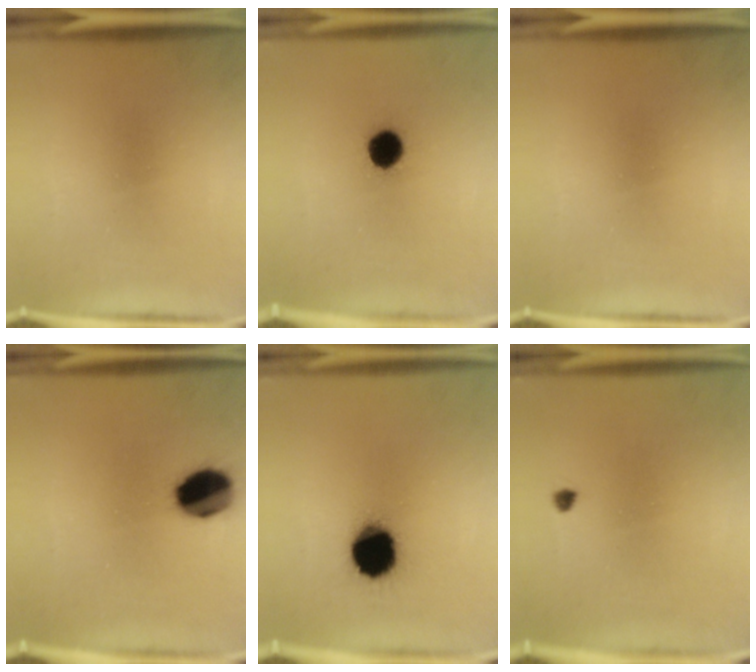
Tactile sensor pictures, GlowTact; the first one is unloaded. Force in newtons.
{"total": 6.9}
{"total": 0.0}
{"total": 11.7}
{"total": 16.7}
{"total": 1.0}